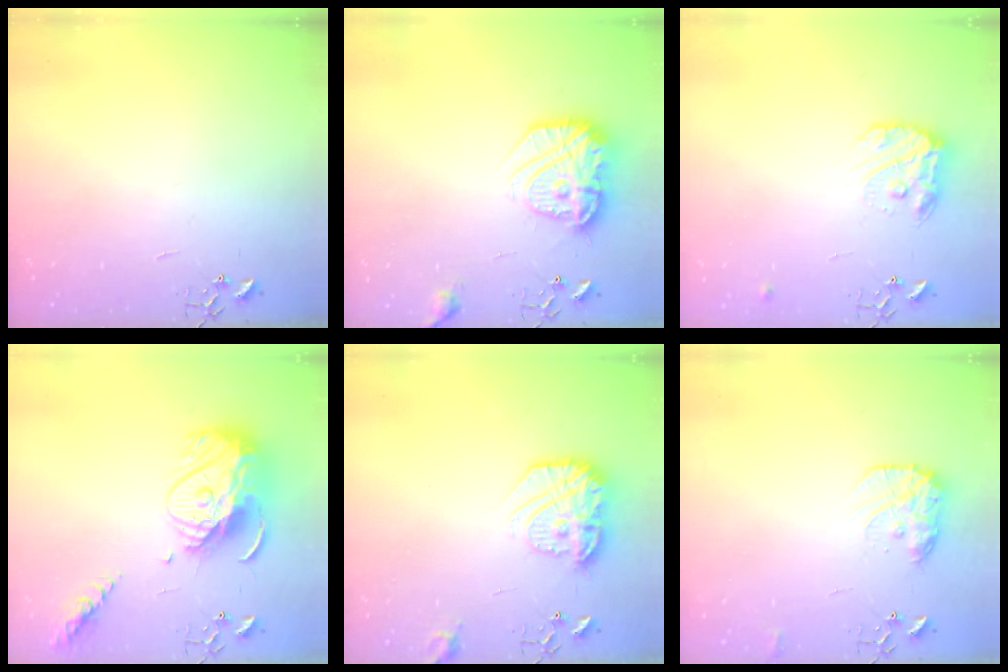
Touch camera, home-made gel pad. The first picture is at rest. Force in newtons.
{"total": 18.5, "press": 18.5, "slide": 1.4}
{"total": 12.1, "press": 12.1, "slide": 0.5}
{"total": 18.8, "press": 18.7, "slide": 1.6}
{"total": 16.6, "press": 16.6, "slide": 0.9}
{"total": 12.0, "press": 12.0, "slide": 0.1}